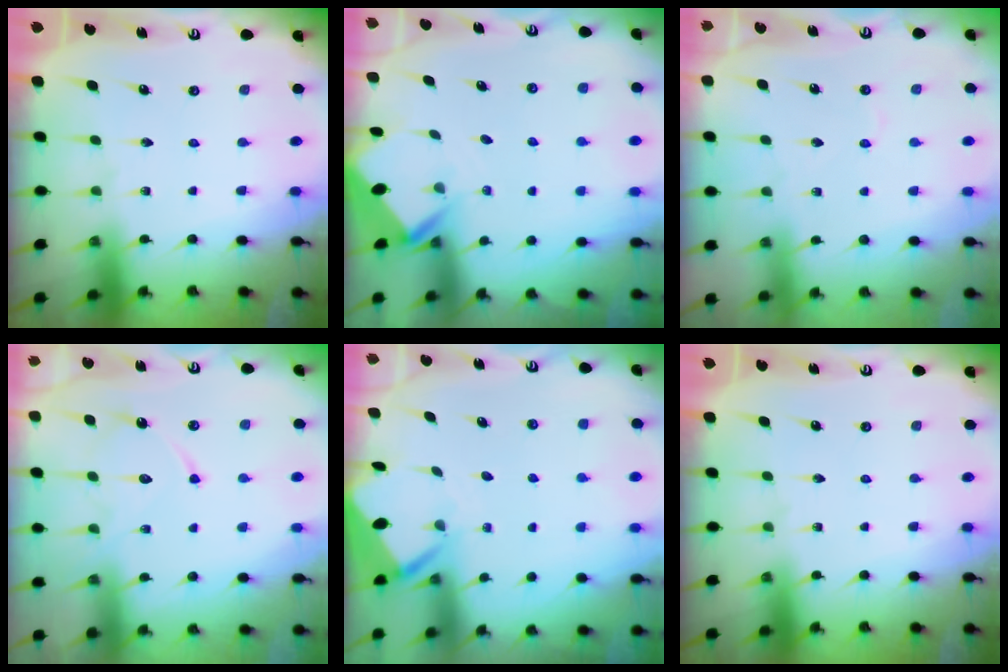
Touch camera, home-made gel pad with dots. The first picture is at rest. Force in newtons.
{"total": 2.0, "press": 2.0, "slide": 0.2}
{"total": 2.6, "press": 2.5, "slide": 0.5}
{"total": 12.0, "press": 12.0, "slide": 0.9}
{"total": 3.9, "press": 3.8, "slide": 0.3}
{"total": 0.0}